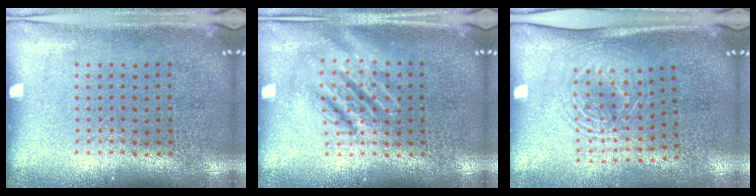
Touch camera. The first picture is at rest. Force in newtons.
{"total": 2.7, "press": 2.7, "slide": 0.3}
{"total": 1.7, "press": 1.3, "slide": 1.0}